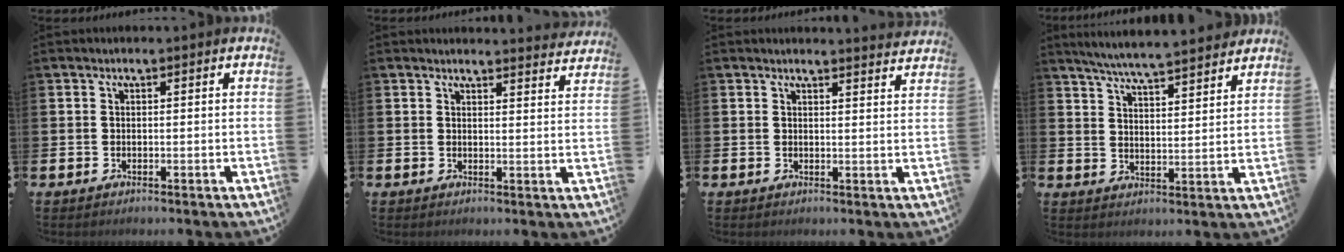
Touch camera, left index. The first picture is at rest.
{"total": 2.9, "force": [2.9, 0.1, 0.0], "torque": [0.002, -0.022, 0.051]}
{"total": 2.5, "force": [2.5, -0.2, -0.1], "torque": [0.006, -0.019, 0.043]}
{"total": 6.1, "force": [5.9, -0.2, 1.4], "torque": [-0.045, -0.039, 0.103]}